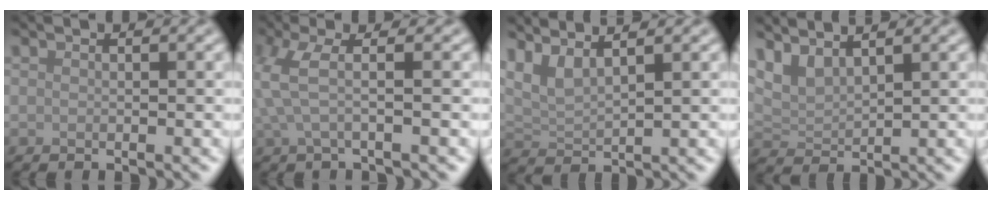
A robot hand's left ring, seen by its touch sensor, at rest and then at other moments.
{"total": 2.8, "force": [0.2, 0.5, 2.7], "torque": [-0.063, 0.001, 0.002]}
{"total": 3.6, "force": [2.9, 0.9, 2.0], "torque": [-0.051, 0.009, 0.062]}
{"total": 3.2, "force": [2.7, 1.0, 1.6], "torque": [-0.040, 0.004, 0.059]}